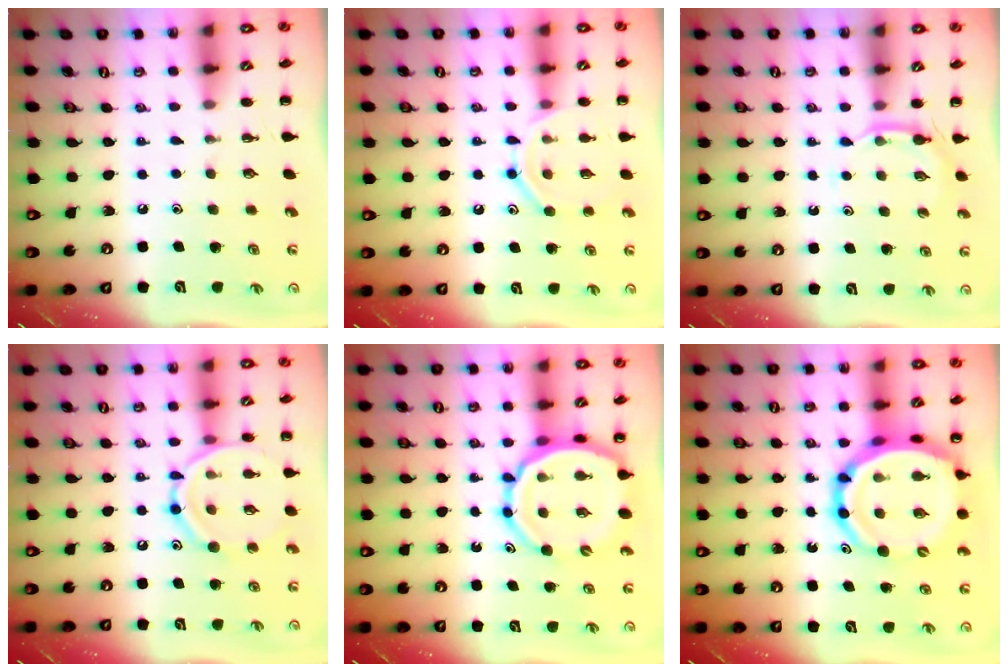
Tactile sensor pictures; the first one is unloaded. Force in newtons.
{"total": 10.5, "press": 10.4, "slide": 1.1}
{"total": 5.4, "press": 5.4, "slide": 1.0}
{"total": 12.7, "press": 12.7, "slide": 1.0}
{"total": 13.6, "press": 13.0, "slide": 3.9}
{"total": 17.3, "press": 16.7, "slide": 4.6}